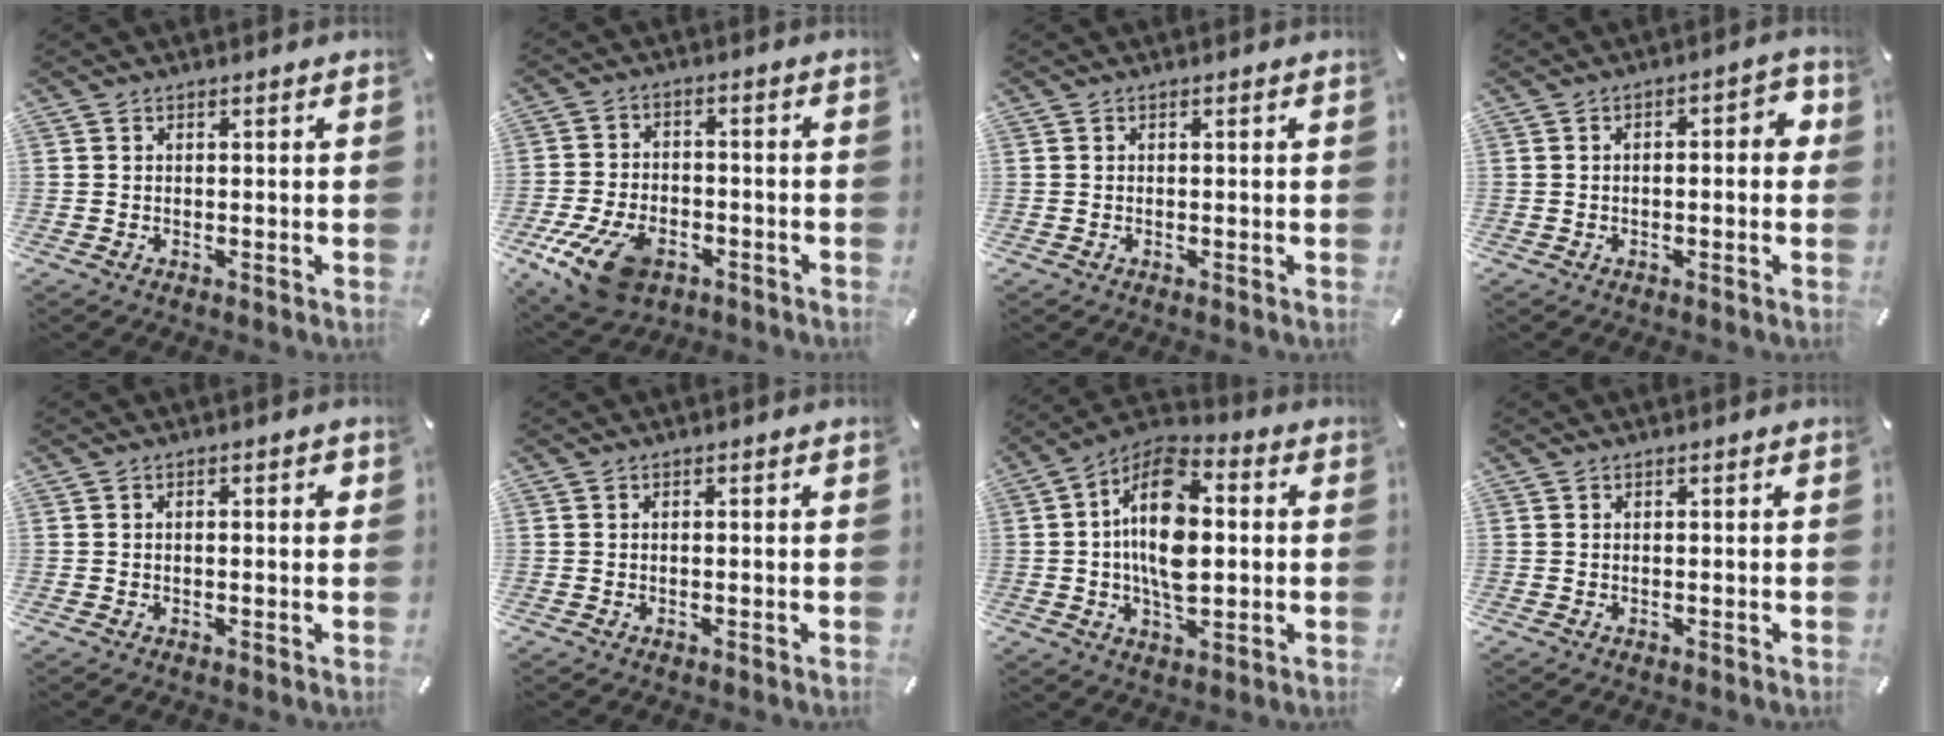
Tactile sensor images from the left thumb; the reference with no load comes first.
{"total": 13.5, "force": [-6.9, 8.0, 8.3], "torque": [-0.169, 0.033, -0.117]}
{"total": 0.0}
{"total": 4.5, "force": [-1.1, 1.9, 3.9], "torque": [-0.058, 0.013, -0.022]}
{"total": 1.9, "force": [0.1, 0.7, 1.7], "torque": [-0.025, 0.001, -0.002]}
{"total": 0.5, "force": [-0.2, 0.2, 0.5], "torque": [-0.009, -0.002, -0.002]}
{"total": 15.9, "force": [0.4, 9.1, 13.1], "torque": [-0.262, 0.003, 0.003]}
{"total": 0.0}